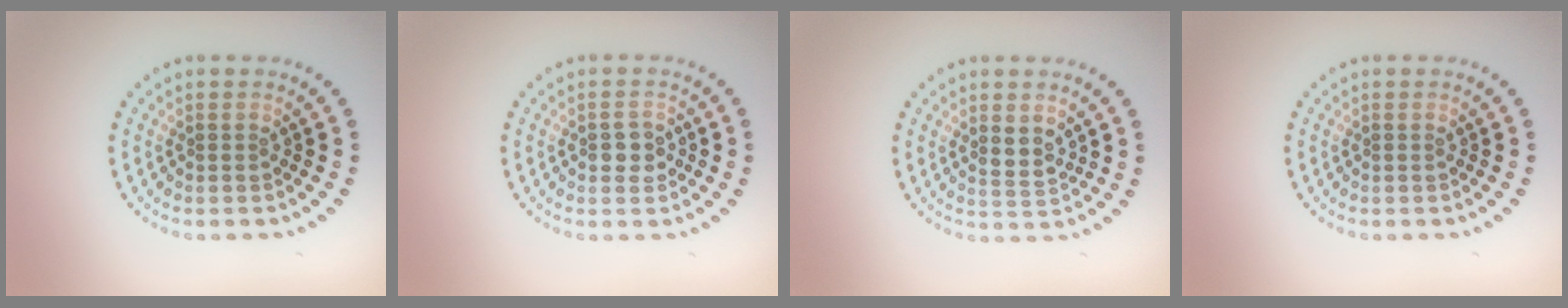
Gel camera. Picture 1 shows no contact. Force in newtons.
{"total": 1.7, "press": 1.7, "slide": 0.2}
{"total": 1.9, "press": 1.6, "slide": 1.1}
{"total": 0.0}